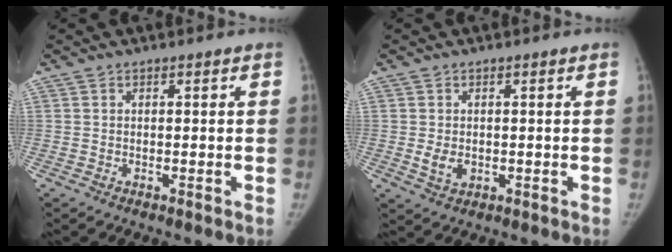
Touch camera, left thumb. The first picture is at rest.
{"total": 3.0, "force": [-0.3, 2.2, 2.1], "torque": [-0.030, -0.004, 0.000]}